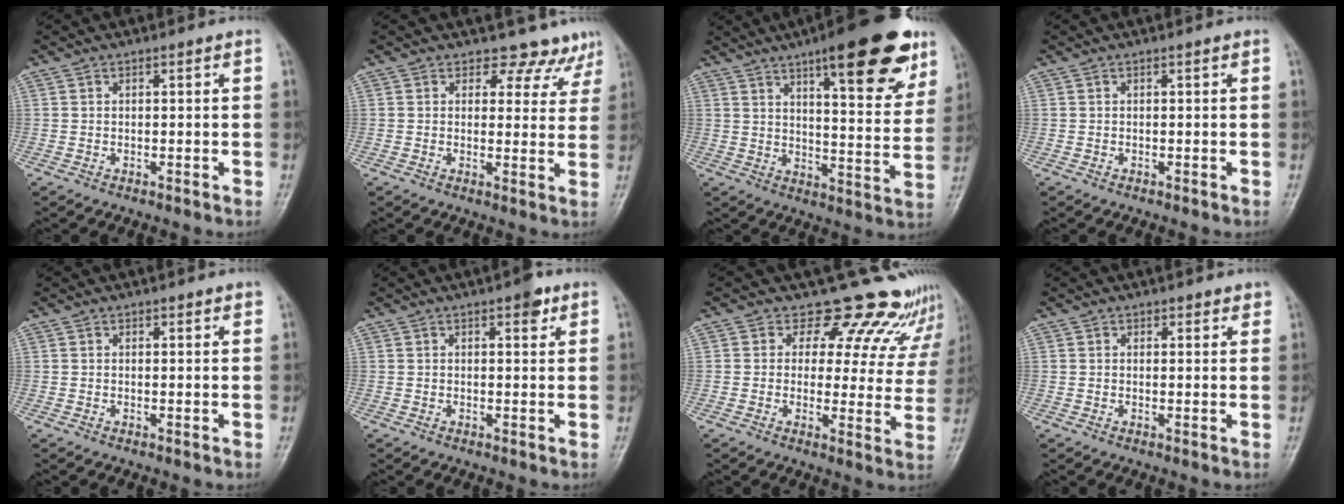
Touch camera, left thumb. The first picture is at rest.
{"total": 7.6, "force": [6.5, 3.9, 0.2], "torque": [0.045, -0.034, 0.053]}
{"total": 21.0, "force": [12.2, 6.0, 15.9], "torque": [-0.182, -0.046, 0.171]}
{"total": 0.0}
{"total": 1.3, "force": [1.0, 0.6, 0.7], "torque": [-0.002, -0.004, 0.010]}
{"total": 3.1, "force": [1.8, 1.2, 2.2], "torque": [-0.019, -0.005, 0.020]}
{"total": 16.7, "force": [15.1, 6.7, 2.7], "torque": [0.027, -0.113, 0.150]}
{"total": 2.0, "force": [1.5, 1.1, 0.7], "torque": [0.010, -0.007, 0.015]}